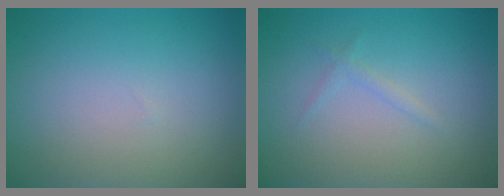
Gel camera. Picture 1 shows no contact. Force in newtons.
{"total": 0.8, "press": 0.8, "slide": 0.0}